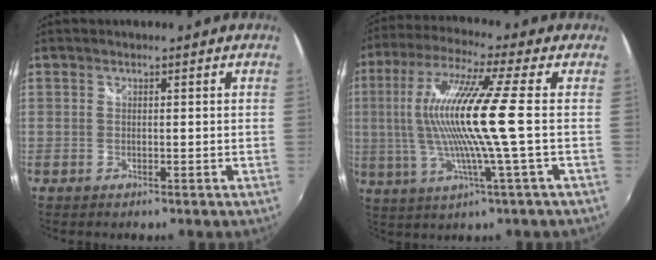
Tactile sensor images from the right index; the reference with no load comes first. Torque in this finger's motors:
{"motor_torque": [1.54, -0.26, 1.05, 0.21]}